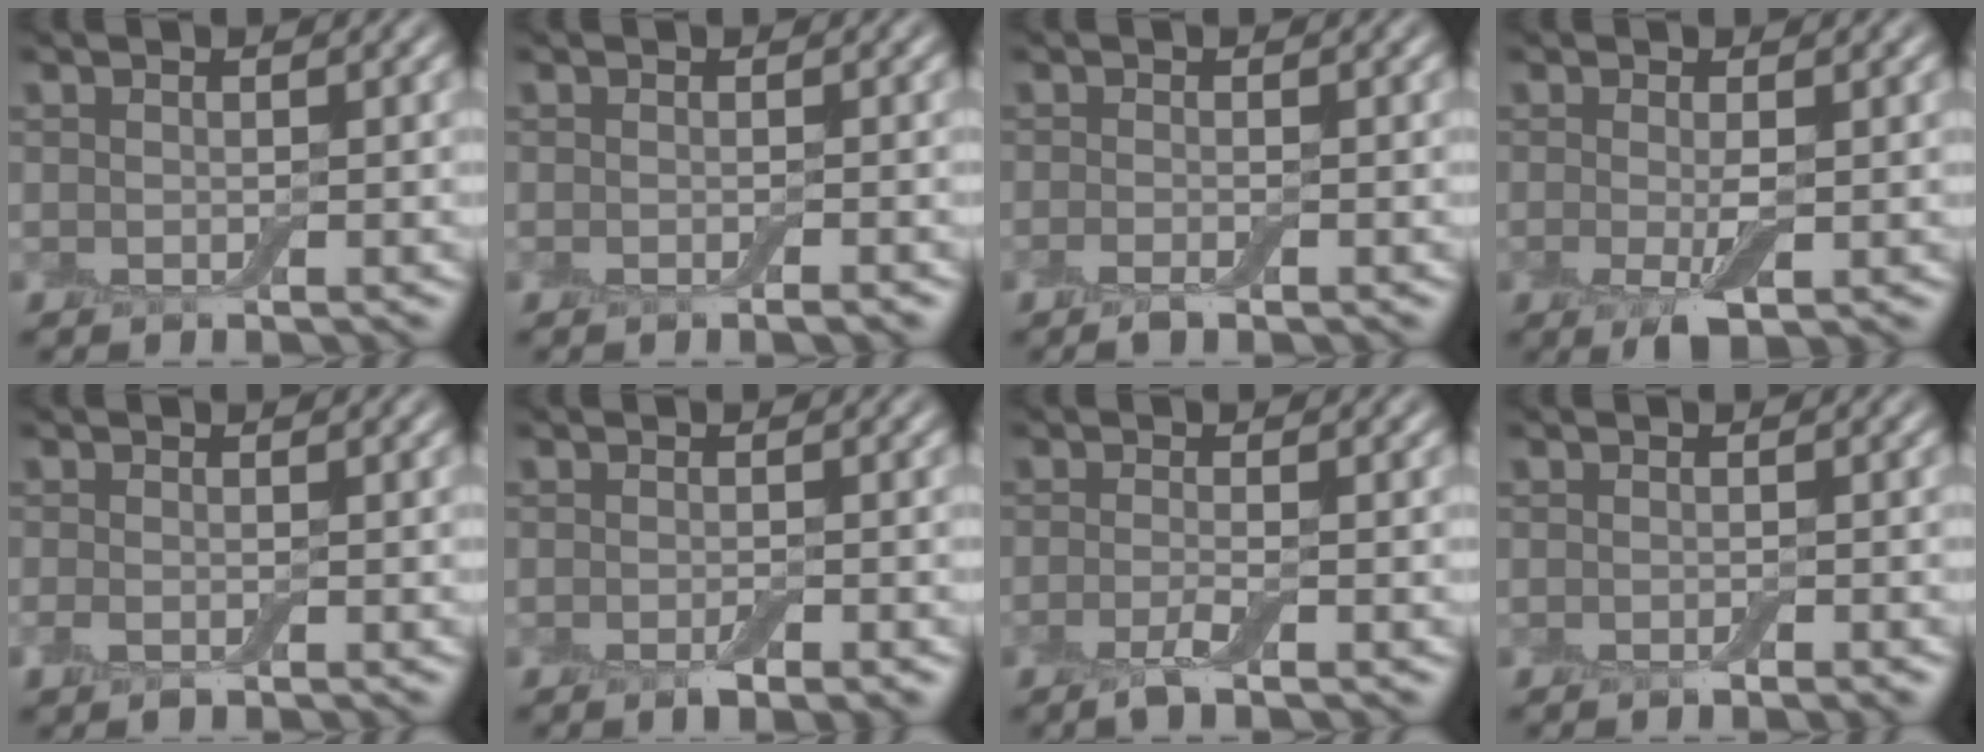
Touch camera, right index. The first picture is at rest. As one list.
[{"total": 1.1, "force": [-0.5, 0.1, 0.9], "torque": [-0.009, -0.002, -0.010]}, {"total": 1.1, "force": [-0.6, 0.2, 0.9], "torque": [-0.018, -0.005, -0.014]}, {"total": 2.4, "force": [-0.3, 0.5, 2.4], "torque": [-0.048, -0.008, -0.004]}, {"total": 1.1, "force": [-0.4, 0.5, 0.9], "torque": [-0.022, -0.003, -0.009]}, {"total": 1.6, "force": [-0.8, 0.3, 1.3], "torque": [-0.020, -0.004, -0.013]}, {"total": 2.0, "force": [-0.9, 0.3, 1.7], "torque": [-0.033, -0.003, -0.022]}, {"total": 0.9, "force": [-0.5, 0.1, 0.7], "torque": [-0.011, -0.003, -0.007]}]